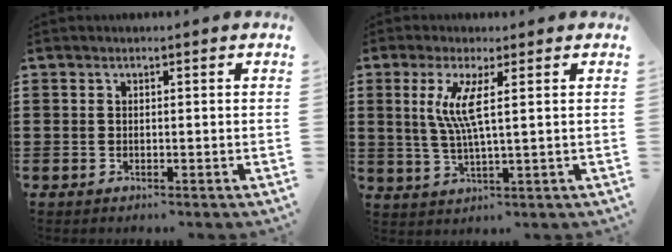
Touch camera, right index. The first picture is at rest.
{"total": 6.1, "force": [1.4, 0.2, 6.0], "torque": [-0.132, -0.012, 0.016]}